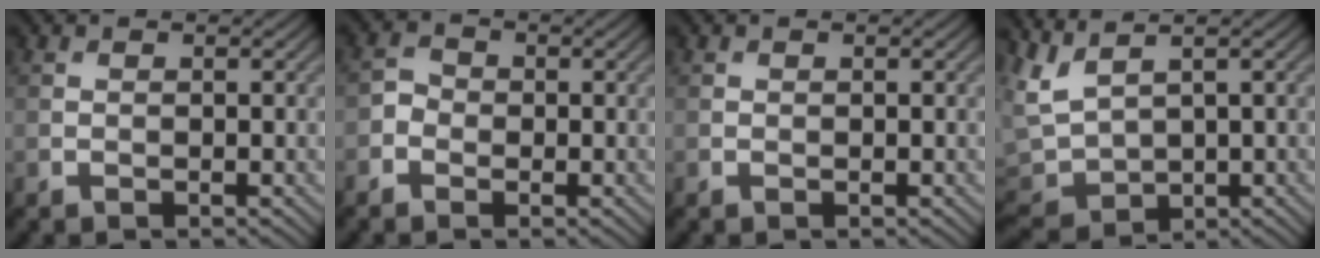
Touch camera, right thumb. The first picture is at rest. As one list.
[{"total": 2.1, "force": [-1.0, 1.6, 0.8], "torque": [-0.014, 0.003, -0.028]}, {"total": 0.0}, {"total": 5.4, "force": [1.3, 2.8, 4.4], "torque": [-0.129, -0.009, 0.024]}]